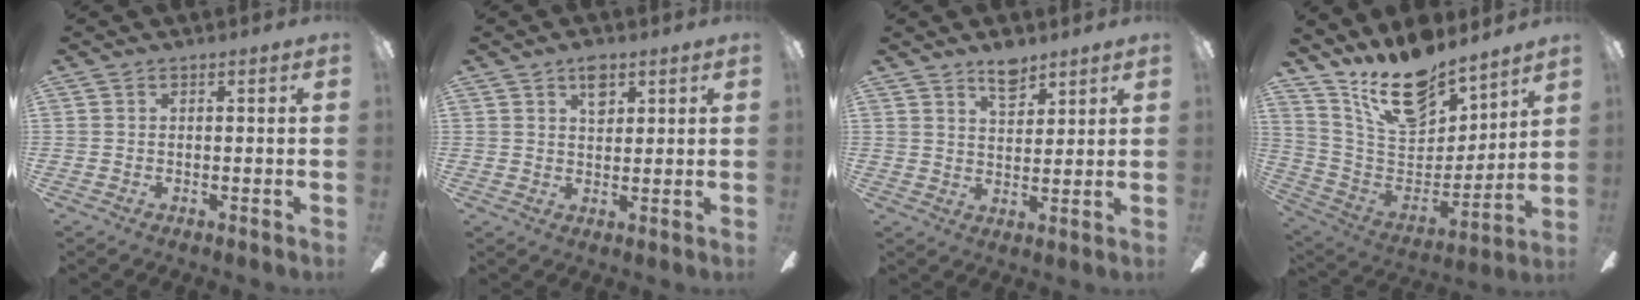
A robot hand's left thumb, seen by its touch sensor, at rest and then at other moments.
{"total": 4.8, "force": [2.8, 2.7, 2.8], "torque": [-0.029, -0.008, 0.045]}
{"total": 6.5, "force": [4.9, 3.0, 3.1], "torque": [-0.042, -0.025, 0.086]}
{"total": 17.9, "force": [13.8, 7.6, 8.6], "torque": [-0.162, -0.094, 0.247]}